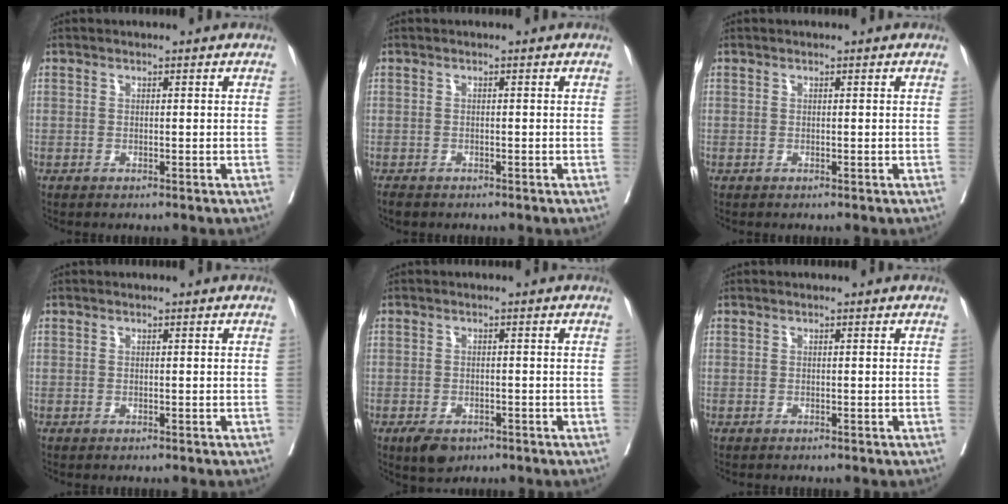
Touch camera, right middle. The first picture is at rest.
{"total": 1.7, "force": [-1.4, 0.8, 0.6], "torque": [-0.015, -0.004, -0.020]}
{"total": 0.0}
{"total": 0.0}
{"total": 4.1, "force": [-2.6, 2.2, 2.2], "torque": [-0.037, -0.004, -0.036]}
{"total": 0.6, "force": [-0.6, 0.1, 0.1], "torque": [-0.009, -0.003, -0.011]}